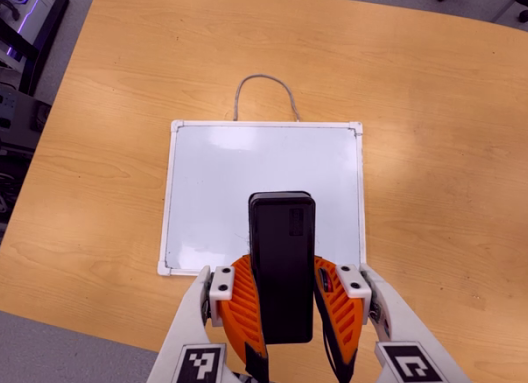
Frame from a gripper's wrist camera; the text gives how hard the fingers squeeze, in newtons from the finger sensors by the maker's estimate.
{"total": 7.9, "left": 6.9, "right": 8.8}